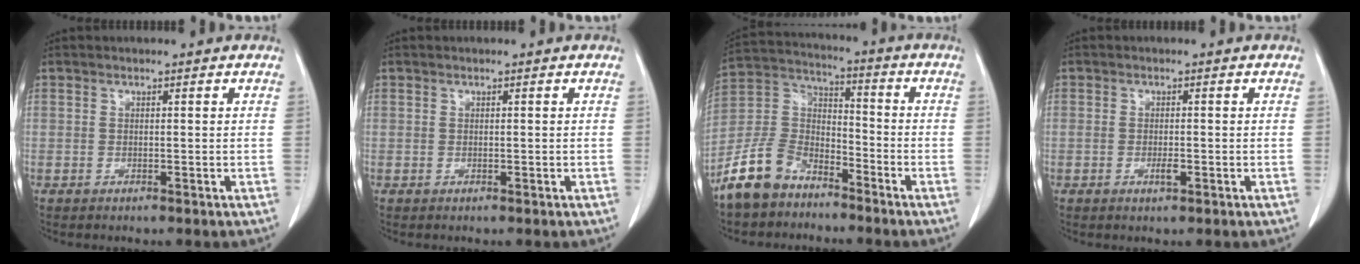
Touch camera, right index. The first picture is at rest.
{"total": 0.0}
{"total": 10.4, "force": [-7.9, 5.5, 4.0], "torque": [-0.101, 0.015, -0.160]}
{"total": 1.5, "force": [-0.6, 0.4, 1.3], "torque": [-0.024, -0.001, -0.009]}